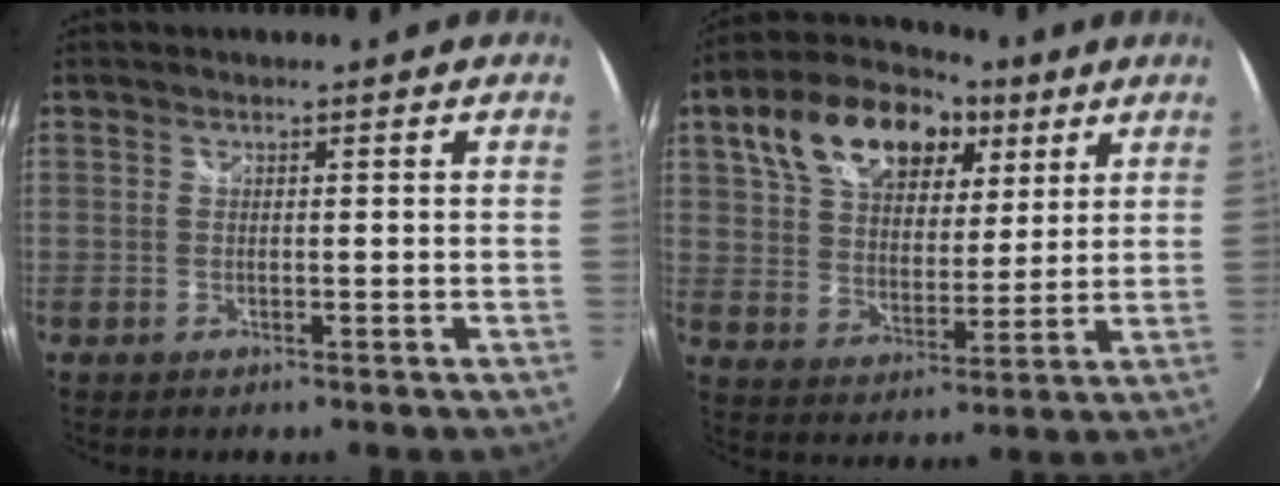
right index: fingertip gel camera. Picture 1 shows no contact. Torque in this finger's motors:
{"motor_torque": [1.20, 0.94, 0.66, 0.13]}